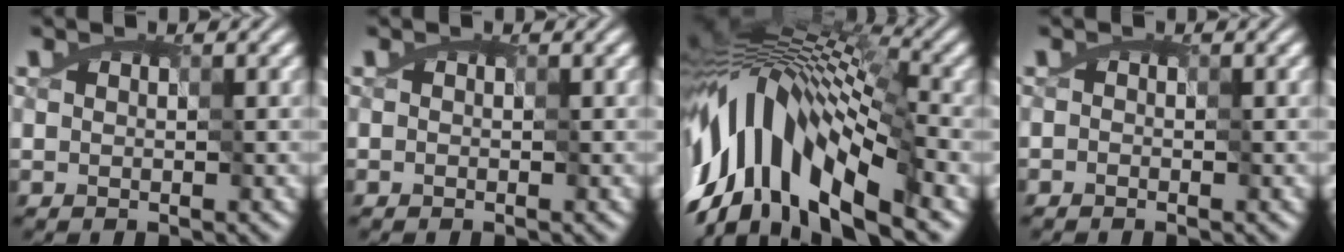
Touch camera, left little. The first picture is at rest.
{"total": 0.0}
{"total": 13.9, "force": [-5.0, 7.1, 10.8], "torque": [-0.199, 0.018, -0.098]}
{"total": 0.5, "force": [-0.5, 0.0, 0.0], "torque": [0.002, -0.006, -0.006]}